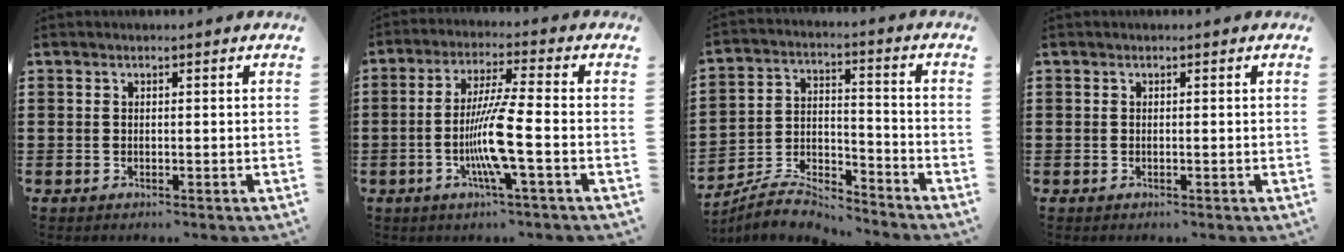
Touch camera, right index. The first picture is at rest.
{"total": 9.0, "force": [-2.6, 0.0, 8.6], "torque": [-0.174, -0.017, -0.056]}
{"total": 7.2, "force": [-6.8, 1.4, 1.9], "torque": [-0.043, 0.008, -0.135]}
{"total": 0.0}